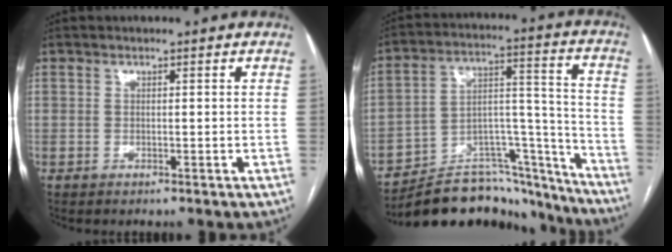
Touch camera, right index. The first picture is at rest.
{"total": 22.6, "force": [-21.0, 6.3, 5.4], "torque": [-0.054, 0.054, -0.310]}